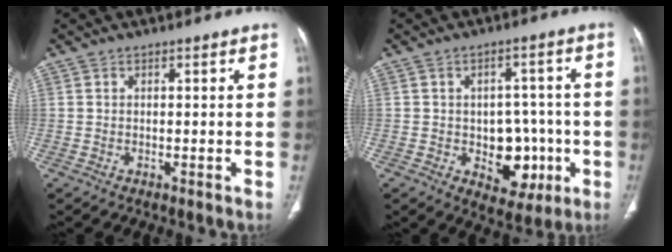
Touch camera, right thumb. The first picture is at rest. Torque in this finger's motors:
{"motor_torque": [3.31, 1.70, 0.71, -0.41, 0.13]}